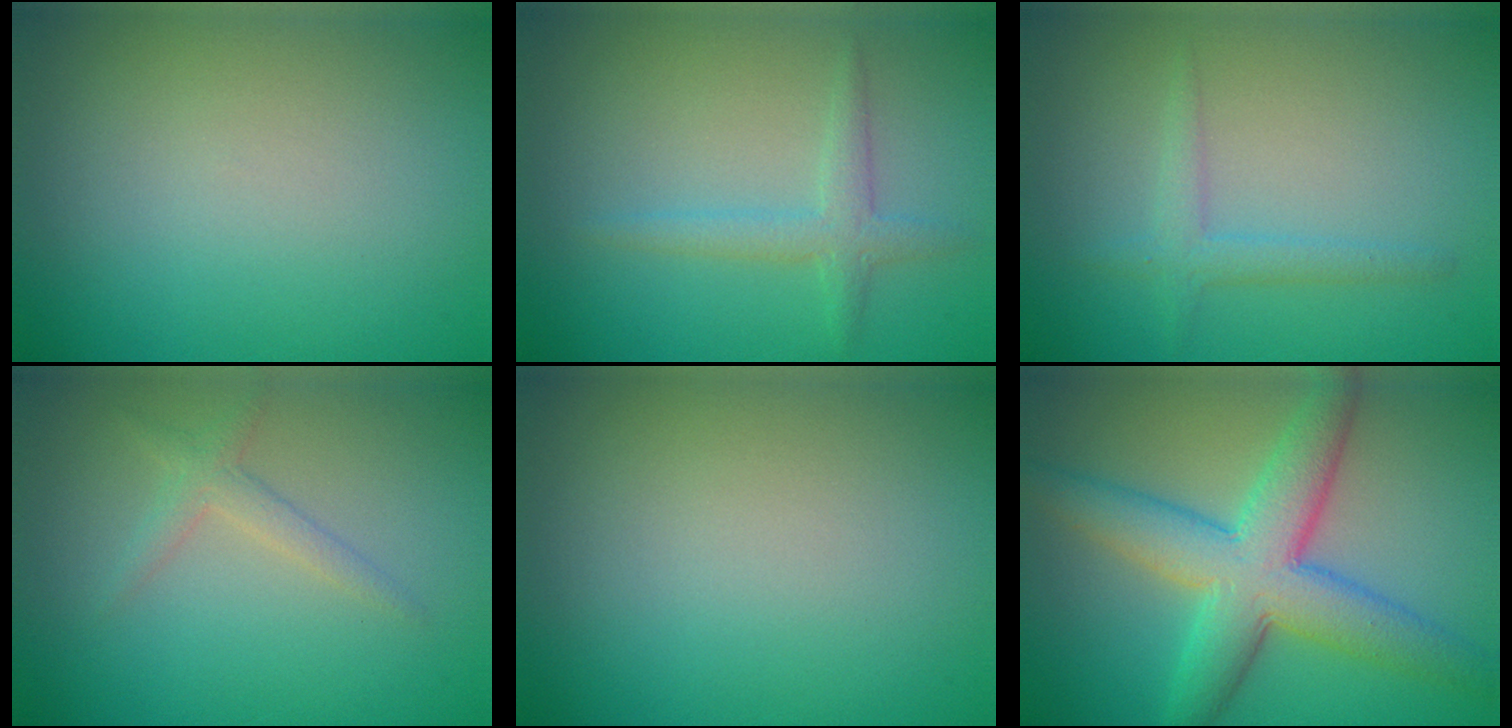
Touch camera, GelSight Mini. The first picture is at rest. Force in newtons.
{"total": 2.1, "press": 2.1, "slide": 0.1}
{"total": 1.7, "press": 1.7, "slide": 0.0}
{"total": 1.6, "press": 1.6, "slide": 0.1}
{"total": 0.0}
{"total": 7.6, "press": 7.6, "slide": 0.1}